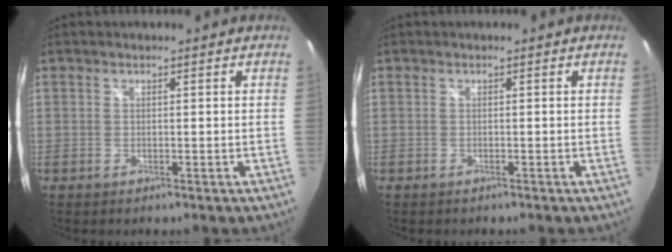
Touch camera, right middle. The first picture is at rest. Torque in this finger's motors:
{"motor_torque": [-0.19, 0.06, -0.05, -0.01]}